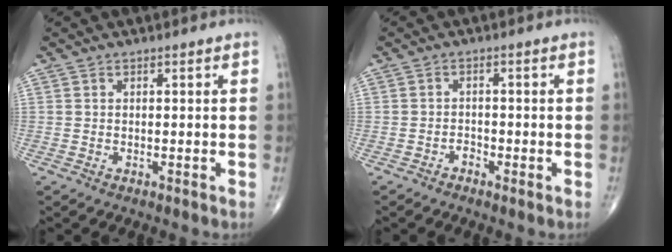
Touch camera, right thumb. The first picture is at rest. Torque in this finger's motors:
{"motor_torque": [0.18, 0.00, 0.15, -0.15, 0.03]}